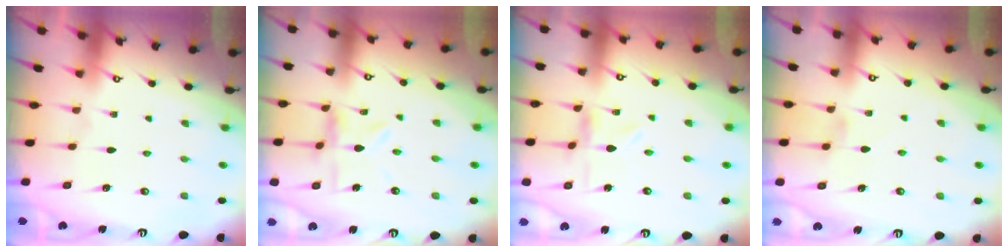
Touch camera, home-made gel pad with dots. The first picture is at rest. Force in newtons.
{"total": 4.3, "press": 4.3, "slide": 0.5}
{"total": 0.7, "press": 0.7, "slide": 0.2}
{"total": 2.7, "press": 2.7, "slide": 0.3}